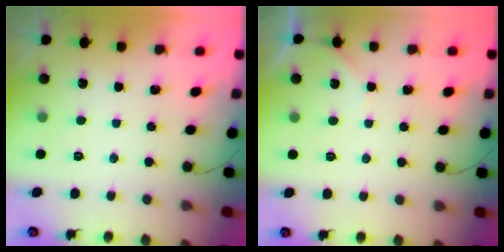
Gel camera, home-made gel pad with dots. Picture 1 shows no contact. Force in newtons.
{"total": 3.1, "press": 3.1, "slide": 0.3}